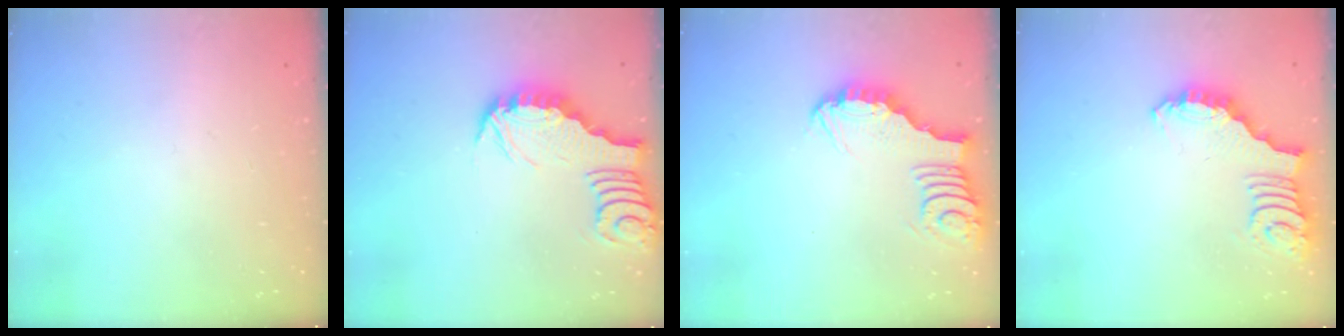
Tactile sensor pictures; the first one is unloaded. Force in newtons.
{"total": 2.9, "press": 2.9, "slide": 0.3}
{"total": 3.6, "press": 3.6, "slide": 0.2}
{"total": 2.5, "press": 2.5, "slide": 0.5}